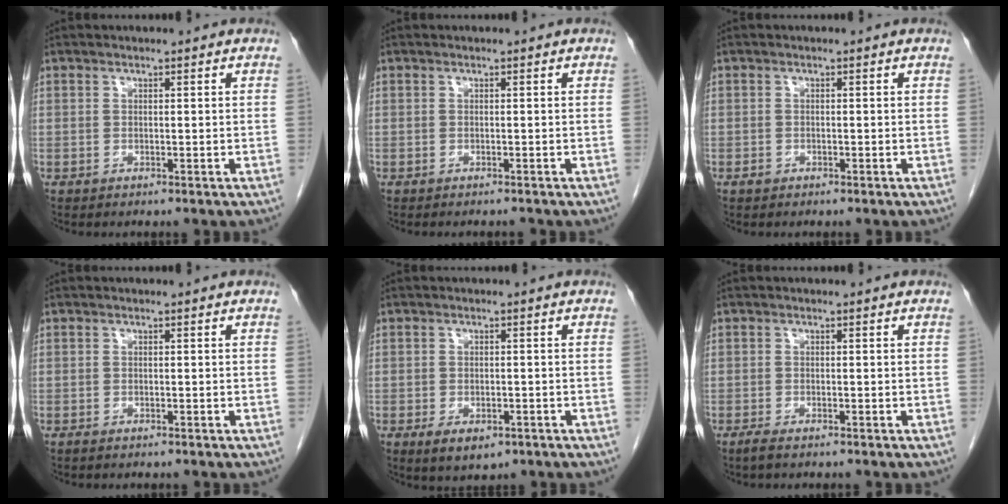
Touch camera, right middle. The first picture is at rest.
{"total": 0.6, "force": [-0.5, 0.1, 0.2], "torque": [-0.007, -0.003, -0.009]}
{"total": 0.6, "force": [-0.4, 0.5, 0.2], "torque": [-0.004, 0.001, -0.006]}
{"total": 0.9, "force": [-0.8, 0.2, 0.4], "torque": [-0.012, -0.002, -0.010]}
{"total": 4.3, "force": [-2.3, 2.3, 2.8], "torque": [-0.042, -0.003, -0.025]}
{"total": 2.0, "force": [-1.6, 0.3, 1.2], "torque": [-0.027, -0.006, -0.024]}